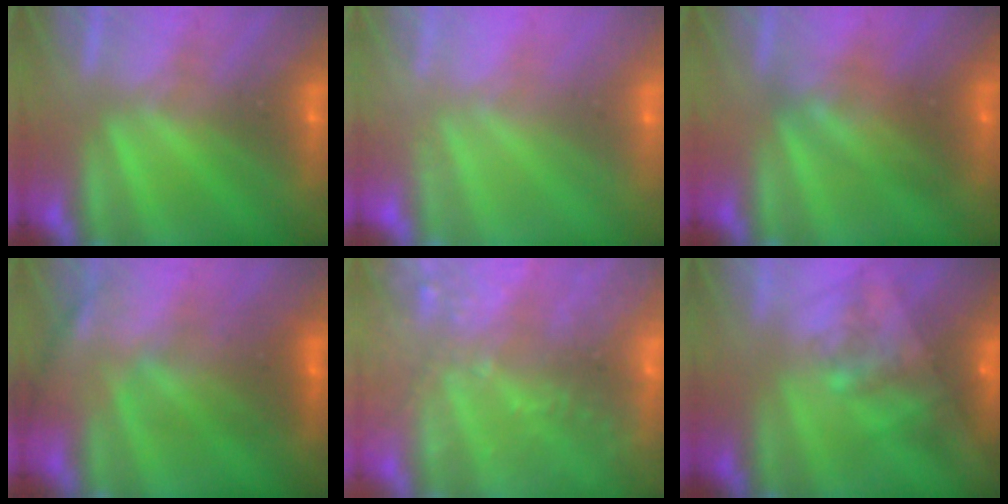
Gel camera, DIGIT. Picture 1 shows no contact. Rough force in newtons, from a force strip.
{"total": 8.1}
{"total": 2.9}
{"total": 2.6}
{"total": 7.6}
{"total": 5.6}